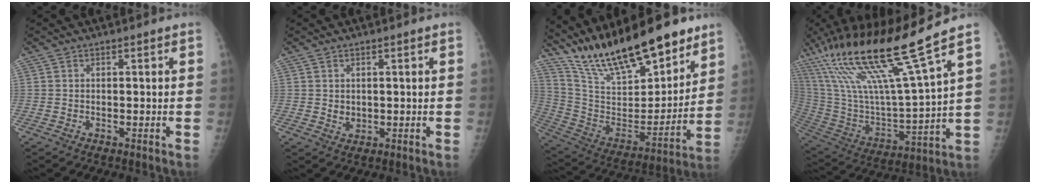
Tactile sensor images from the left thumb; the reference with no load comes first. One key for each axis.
{"total": 1.8, "fx": 0.5, "fy": 1.4, "fz": 1.0, "tx": -0.013, "ty": -0.006, "tz": 0.015}
{"total": 26.1, "fx": 20.2, "fy": 8.3, "fz": 14.4, "tx": -0.210, "ty": -0.087, "tz": 0.350}
{"total": 26.0, "fx": 16.3, "fy": 2.2, "fz": 20.2, "tx": -0.387, "ty": -0.046, "tz": 0.303}